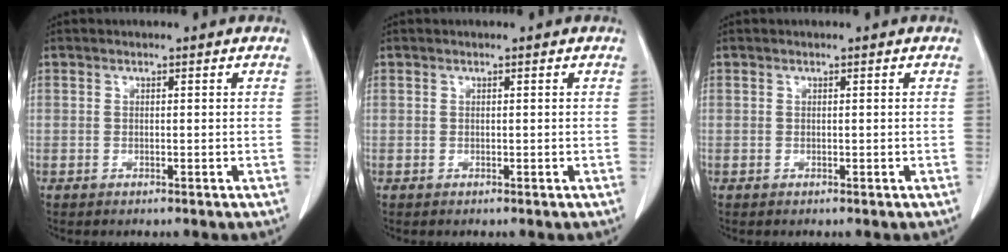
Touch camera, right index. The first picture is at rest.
{"total": 0.0}
{"total": 0.0}